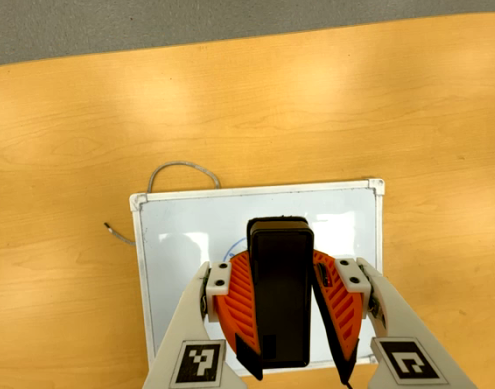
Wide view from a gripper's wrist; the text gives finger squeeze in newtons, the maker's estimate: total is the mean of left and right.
{"total": 8.1, "left": 7.7, "right": 8.4}